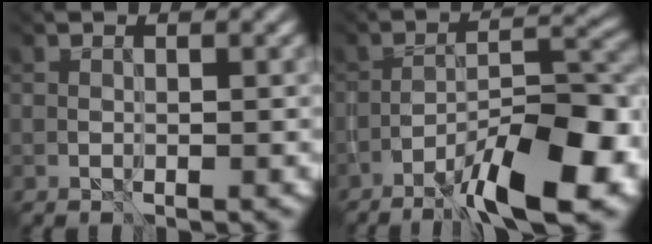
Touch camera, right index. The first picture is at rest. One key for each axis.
{"total": 8.9, "fx": -6.7, "fy": 0.7, "fz": 5.8, "tx": -0.101, "ty": 0.013, "tz": -0.096}